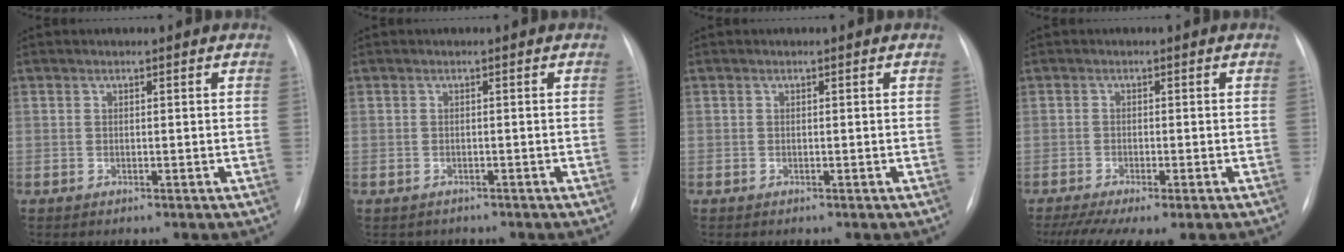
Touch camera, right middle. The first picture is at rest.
{"total": 2.4, "force": [-2.1, 1.2, -0.1], "torque": [-0.003, 0.002, -0.026]}
{"total": 0.0}
{"total": 8.6, "force": [-6.3, 1.7, 5.7], "torque": [-0.094, -0.016, -0.099]}